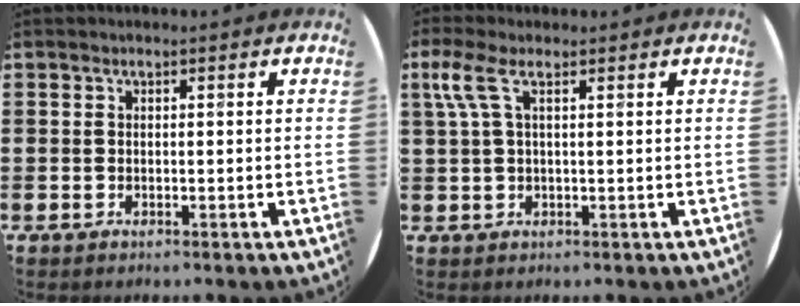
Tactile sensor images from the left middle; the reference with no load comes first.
{"total": 3.5, "force": [1.7, 1.0, 2.9], "torque": [-0.063, 0.007, 0.030]}